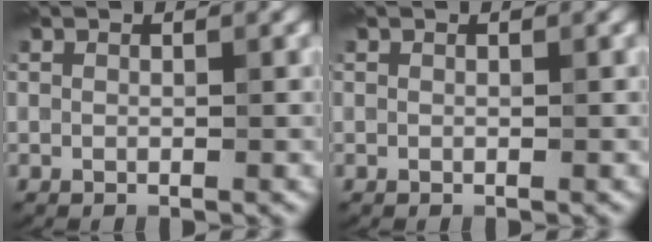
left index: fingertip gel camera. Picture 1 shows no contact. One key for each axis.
{"total": 0.0}